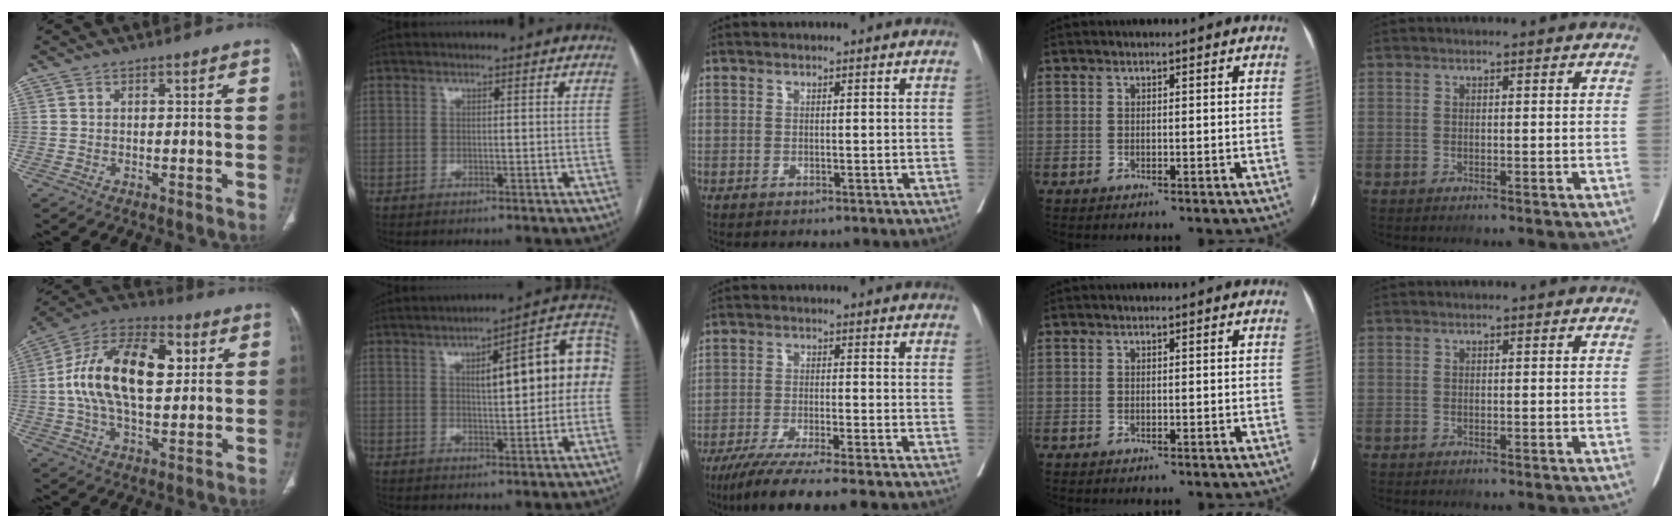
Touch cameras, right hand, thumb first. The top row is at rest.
{"thumb": {"total": 20.7, "force": [3.1, 11.2, 17.1], "torque": [-0.292, 0.018, 0.045]}, "index": {"total": 13.5, "force": [1.8, 3.5, 12.9], "torque": [-0.167, 0.043, 0.025]}, "middle": {"total": 14.9, "force": [-12.9, -0.5, 7.5], "torque": [-0.103, -0.040, -0.199]}}